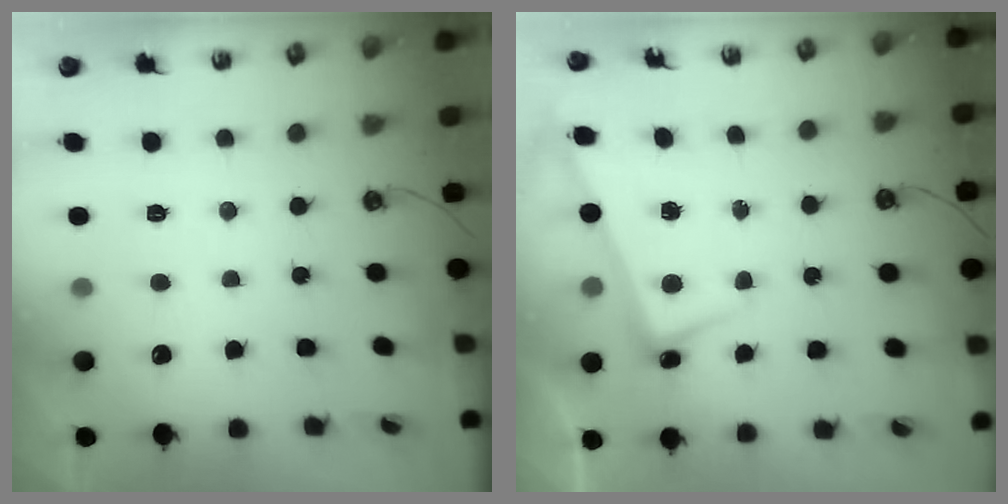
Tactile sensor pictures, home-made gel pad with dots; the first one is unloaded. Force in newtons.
{"total": 2.6, "press": 2.4, "slide": 0.9}